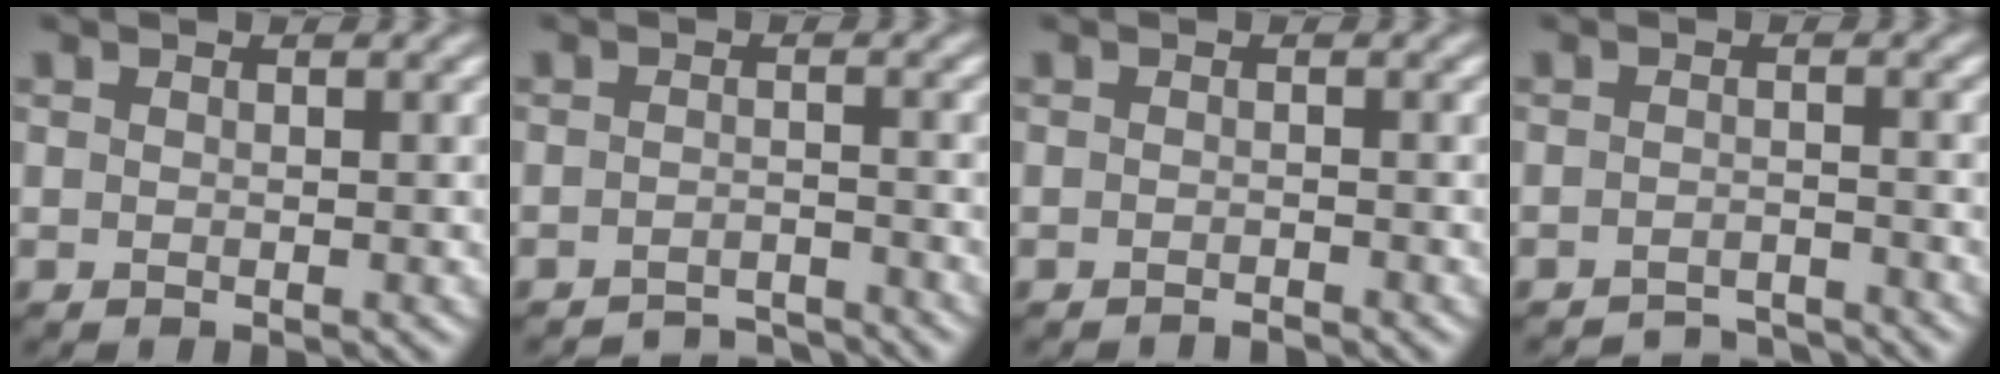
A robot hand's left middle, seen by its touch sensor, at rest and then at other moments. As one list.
[{"total": 2.8, "force": [-2.8, 0.3, 0.5], "torque": [-0.002, 0.005, -0.046]}, {"total": 0.9, "force": [-0.8, 0.0, 0.2], "torque": [-0.001, 0.002, -0.017]}, {"total": 2.8, "force": [-2.8, 0.3, 0.4], "torque": [-0.001, 0.004, -0.046]}]